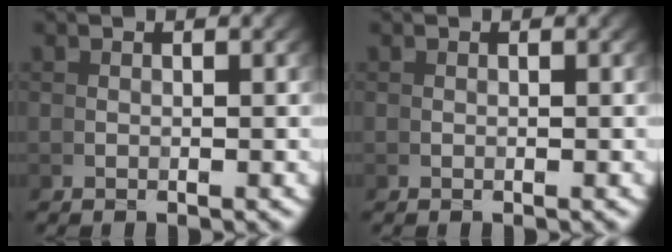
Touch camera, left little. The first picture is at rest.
{"total": 0.0}